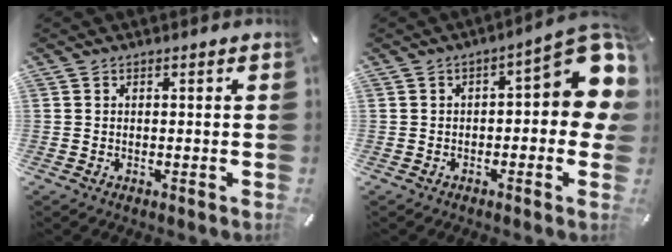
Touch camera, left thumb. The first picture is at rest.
{"total": 12.1, "force": [3.5, 4.7, 10.6], "torque": [-0.129, -0.032, 0.059]}